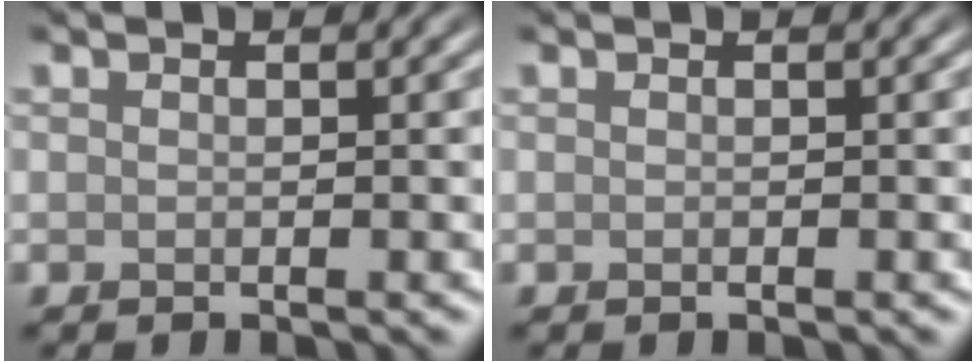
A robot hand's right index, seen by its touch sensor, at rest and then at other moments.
{"total": 0.0}